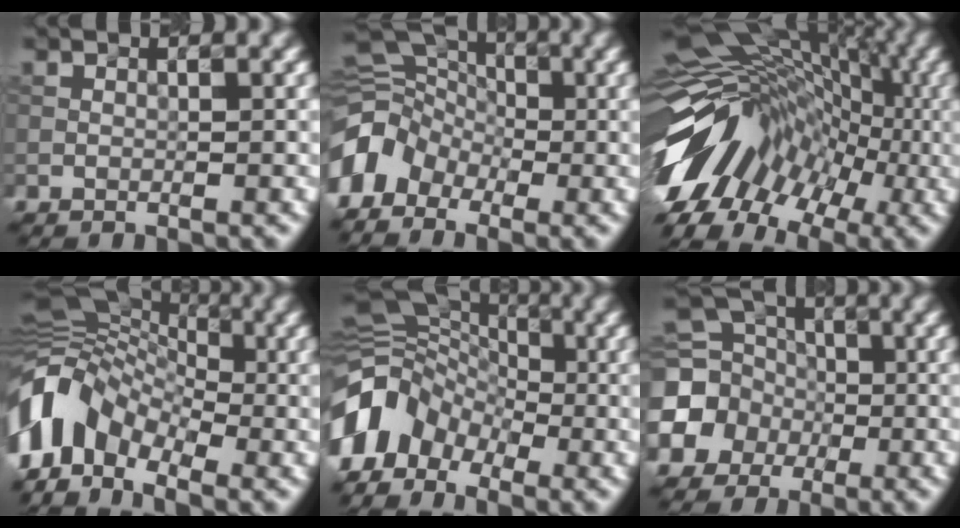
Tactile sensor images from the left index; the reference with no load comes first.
{"total": 5.3, "force": [-2.3, 4.2, 2.3], "torque": [-0.035, 0.012, -0.062]}
{"total": 12.2, "force": [-3.1, 9.1, 7.5], "torque": [-0.134, 0.024, -0.066]}
{"total": 9.8, "force": [-3.3, 6.5, 6.6], "torque": [-0.123, 0.011, -0.082]}
{"total": 8.6, "force": [-3.5, 6.2, 4.7], "torque": [-0.086, 0.004, -0.085]}
{"total": 7.6, "force": [-1.5, 6.8, 3.0], "torque": [-0.069, -0.010, -0.052]}